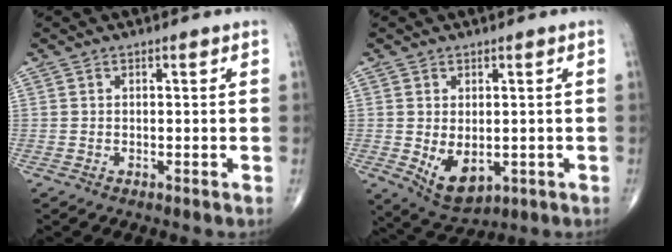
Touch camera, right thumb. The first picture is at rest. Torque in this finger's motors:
{"motor_torque": [-0.18, 0.44, 0.52, 0.30, 0.19]}